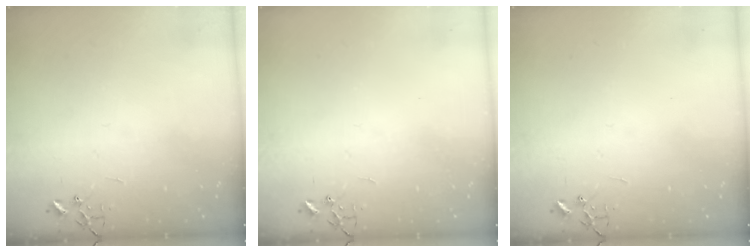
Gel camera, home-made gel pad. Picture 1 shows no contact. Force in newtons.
{"total": 0.0}
{"total": 0.0}